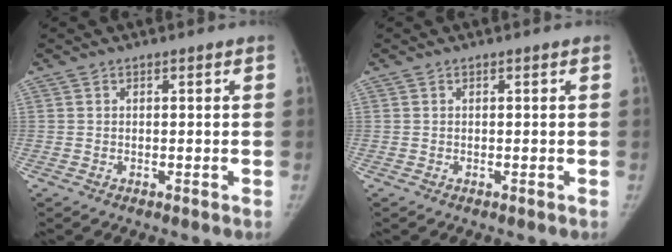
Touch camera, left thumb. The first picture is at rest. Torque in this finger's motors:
{"motor_torque": [0.01, 0.03, 0.14, -0.14, 0.00]}